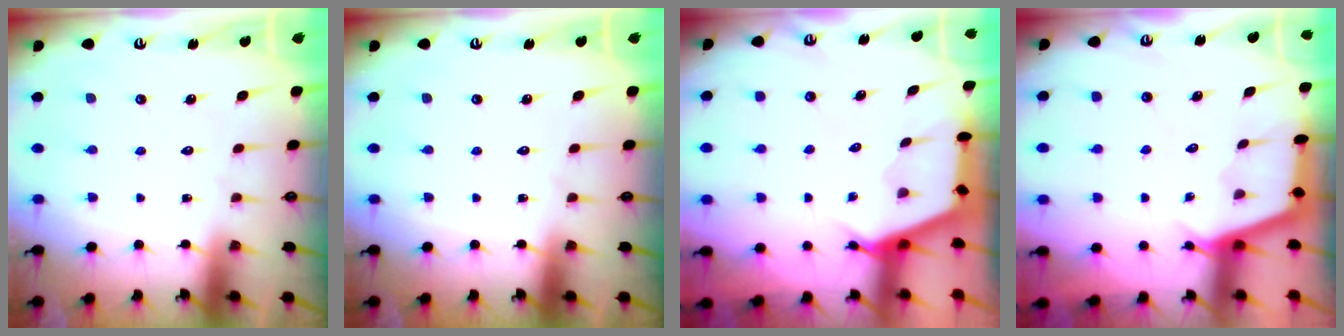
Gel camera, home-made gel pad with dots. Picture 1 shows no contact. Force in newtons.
{"total": 0.0}
{"total": 2.5, "press": 2.5, "slide": 0.3}
{"total": 2.9, "press": 2.9, "slide": 0.3}